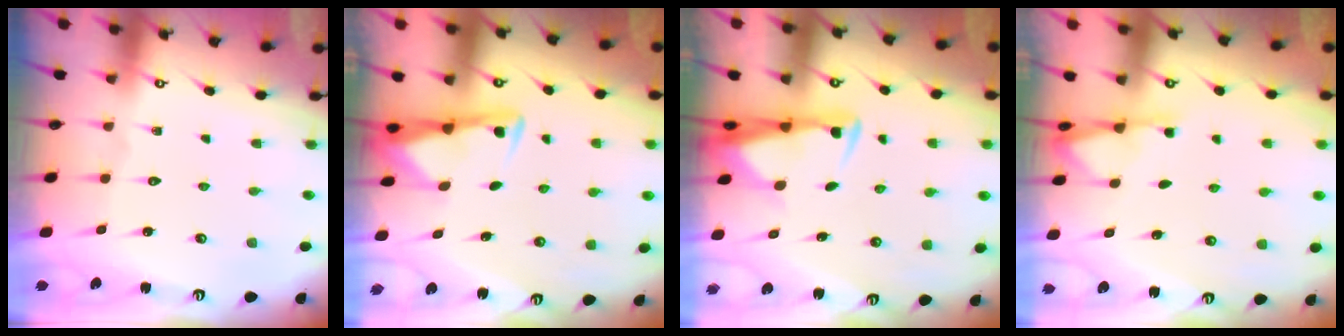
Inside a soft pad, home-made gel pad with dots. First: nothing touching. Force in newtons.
{"total": 3.0, "press": 3.0, "slide": 0.4}
{"total": 3.0, "press": 2.8, "slide": 0.9}
{"total": 1.8, "press": 1.7, "slide": 0.4}